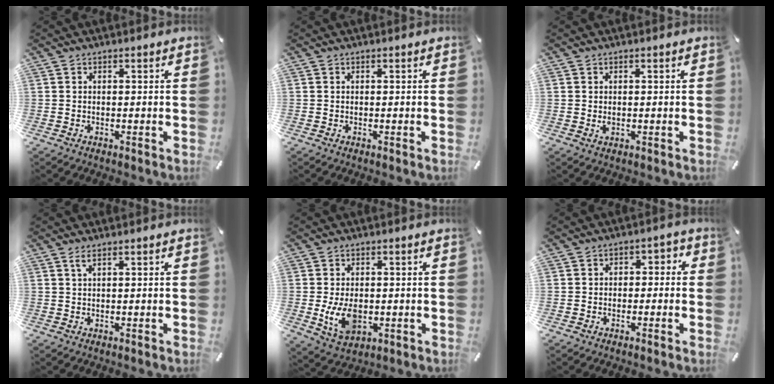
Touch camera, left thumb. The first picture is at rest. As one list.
[{"total": 0.0}, {"total": 0.9, "force": [0.1, 0.7, 0.6], "torque": [-0.004, -0.002, 0.000]}, {"total": 1.5, "force": [0.7, 0.1, 1.3], "torque": [-0.027, 0.000, 0.011]}, {"total": 8.1, "force": [-1.0, 5.3, 6.0], "torque": [-0.132, -0.005, -0.019]}, {"total": 3.1, "force": [-2.0, 2.1, 1.0], "torque": [-0.018, 0.018, -0.042]}]